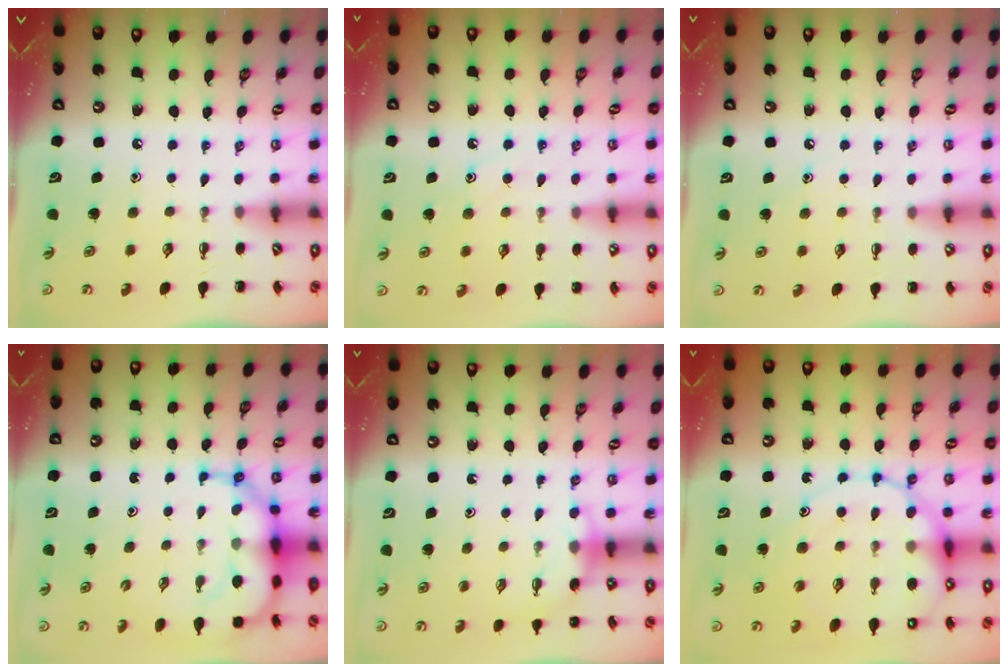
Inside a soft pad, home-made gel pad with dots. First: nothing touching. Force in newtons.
{"total": 7.6, "press": 7.5, "slide": 1.2}
{"total": 5.6, "press": 5.4, "slide": 1.6}
{"total": 9.7, "press": 9.3, "slide": 2.7}
{"total": 5.6, "press": 5.5, "slide": 1.0}
{"total": 18.5, "press": 18.1, "slide": 3.5}